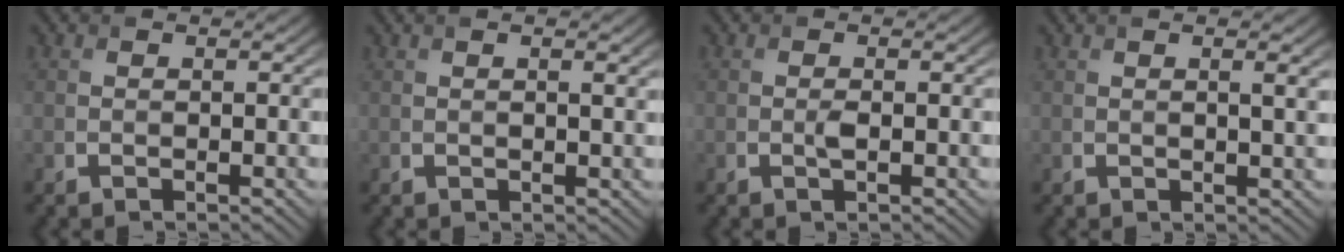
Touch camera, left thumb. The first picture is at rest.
{"total": 1.4, "force": [0.9, 0.2, 1.1], "torque": [-0.018, 0.006, 0.017]}
{"total": 0.7, "force": [0.1, 0.1, 0.7], "torque": [-0.018, 0.001, 0.005]}
{"total": 2.1, "force": [1.0, 0.4, 1.8], "torque": [-0.028, 0.007, 0.018]}